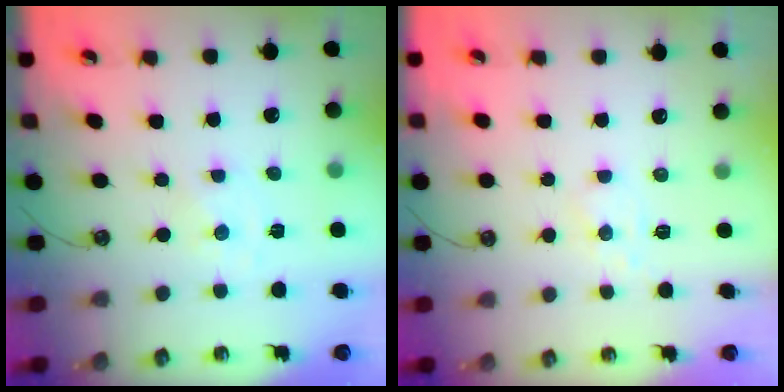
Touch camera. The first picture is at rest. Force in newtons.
{"total": 5.4, "press": 5.2, "slide": 1.1}